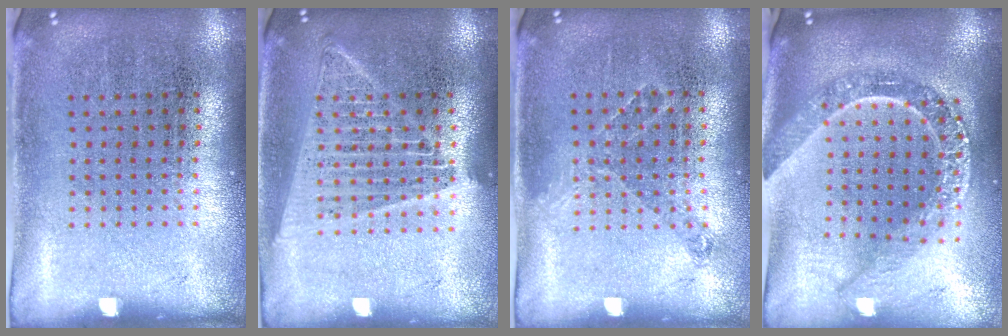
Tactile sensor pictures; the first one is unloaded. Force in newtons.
{"total": 1.5, "press": 1.4, "slide": 0.7}
{"total": 0.8, "press": 0.7, "slide": 0.4}
{"total": 2.4, "press": 2.0, "slide": 1.3}